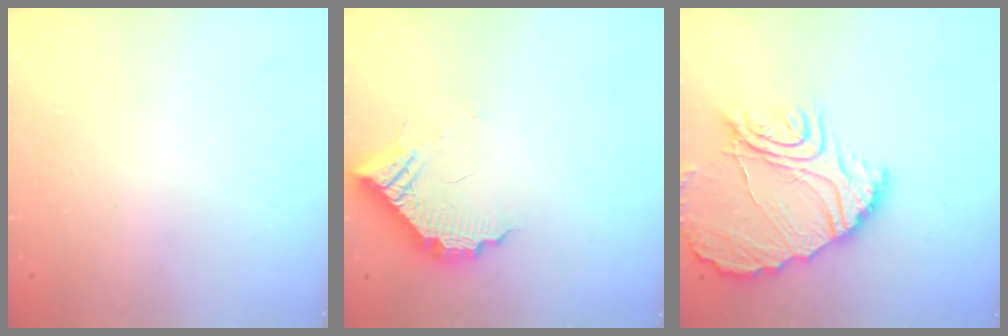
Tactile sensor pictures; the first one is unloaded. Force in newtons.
{"total": 11.5, "press": 11.4, "slide": 0.8}
{"total": 19.6, "press": 19.5, "slide": 2.0}